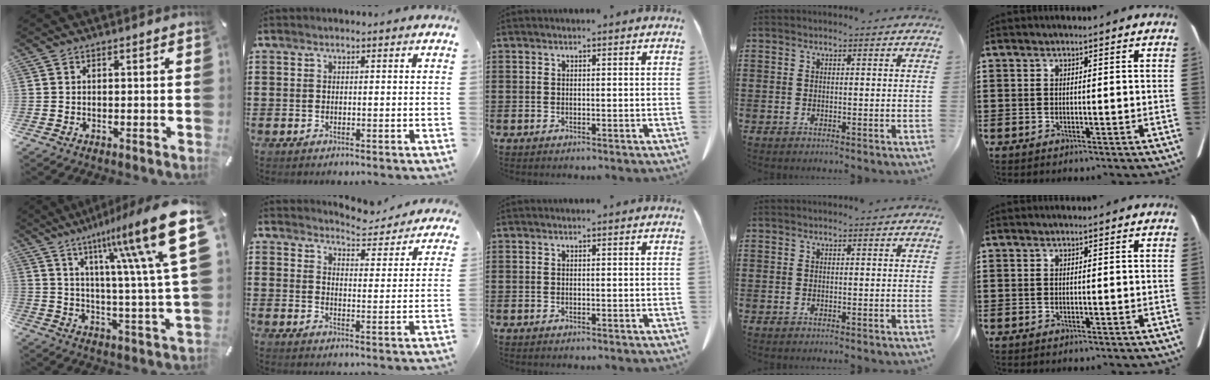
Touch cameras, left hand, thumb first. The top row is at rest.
{"thumb": {"total": 23.0, "force": [11.1, 3.4, 19.8], "torque": [-0.300, -0.067, 0.162]}, "index": {"total": 4.7, "force": [4.6, 0.2, 0.5], "torque": [-0.019, -0.039, 0.075]}}